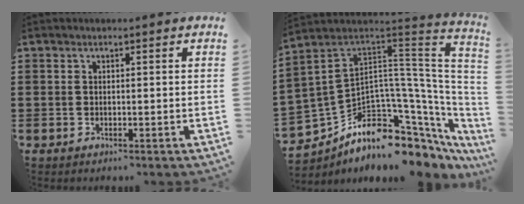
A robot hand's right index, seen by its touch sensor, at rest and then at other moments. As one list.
[{"total": 10.4, "force": [-7.4, 4.5, 5.8], "torque": [-0.138, -0.024, -0.144]}]